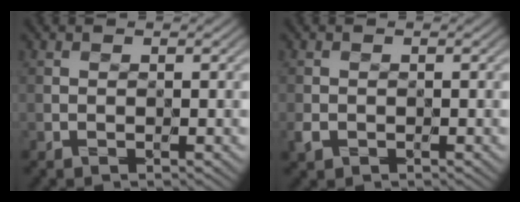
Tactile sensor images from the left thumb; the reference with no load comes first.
{"total": 1.1, "force": [-0.5, 0.9, 0.5], "torque": [-0.014, -0.003, -0.015]}